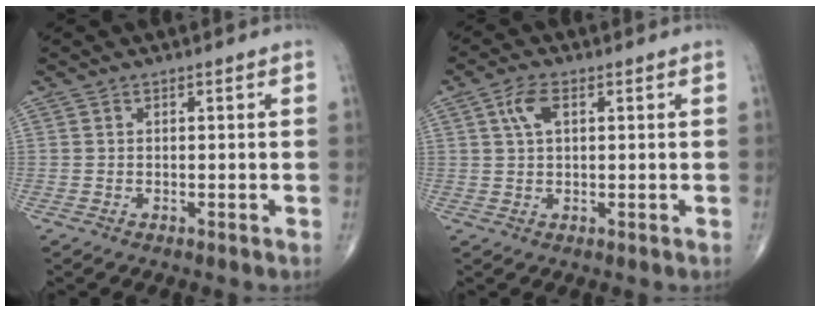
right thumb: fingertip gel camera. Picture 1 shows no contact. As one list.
[{"total": 4.2, "force": [1.4, 2.1, 3.4], "torque": [-0.072, 0.008, 0.026]}]